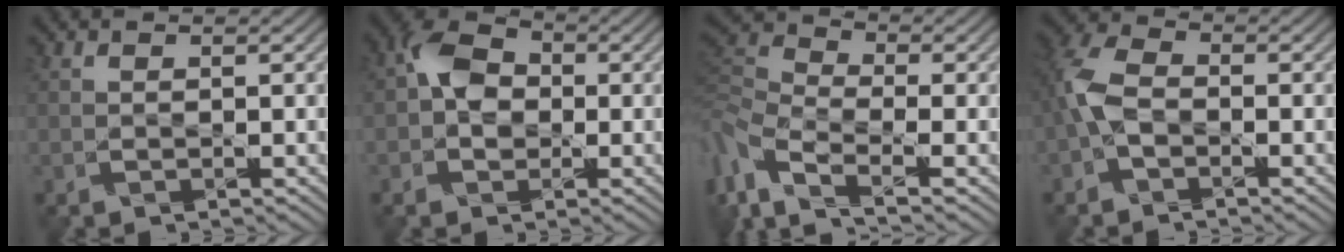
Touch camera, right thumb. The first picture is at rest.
{"total": 5.5, "force": [-0.1, 4.0, 3.7], "torque": [-0.079, 0.016, -0.014]}
{"total": 9.2, "force": [-3.3, 4.3, 7.4], "torque": [-0.208, -0.011, -0.071]}
{"total": 5.5, "force": [-1.6, 3.1, 4.2], "torque": [-0.118, 0.007, -0.044]}